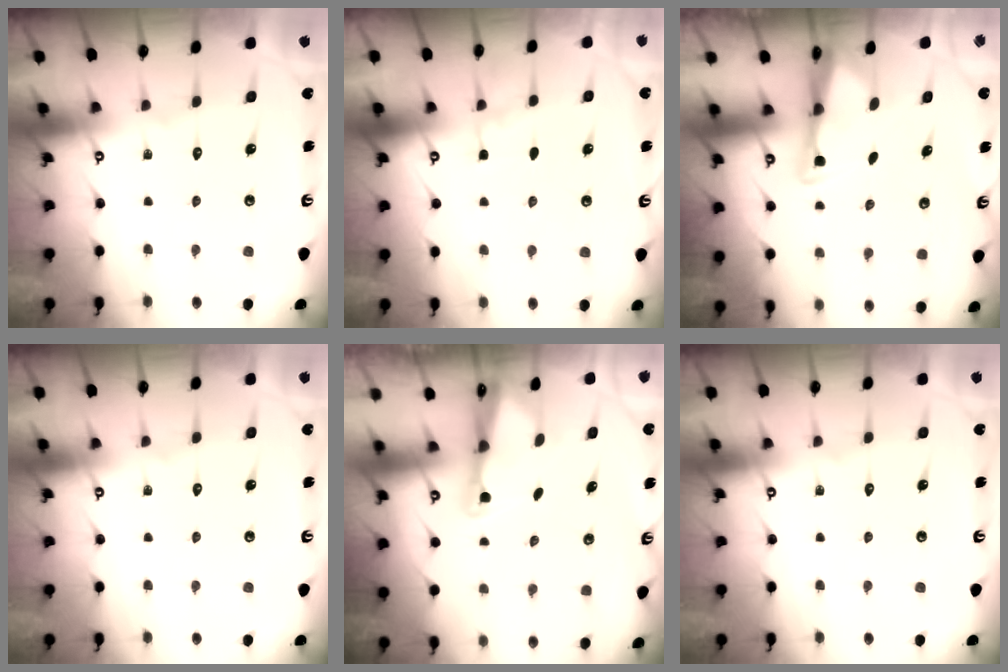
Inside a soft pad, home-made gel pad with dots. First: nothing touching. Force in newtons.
{"total": 3.4, "press": 3.4, "slide": 0.5}
{"total": 2.9, "press": 2.9, "slide": 0.1}
{"total": 0.0}
{"total": 1.7, "press": 1.7, "slide": 0.3}
{"total": 0.0}